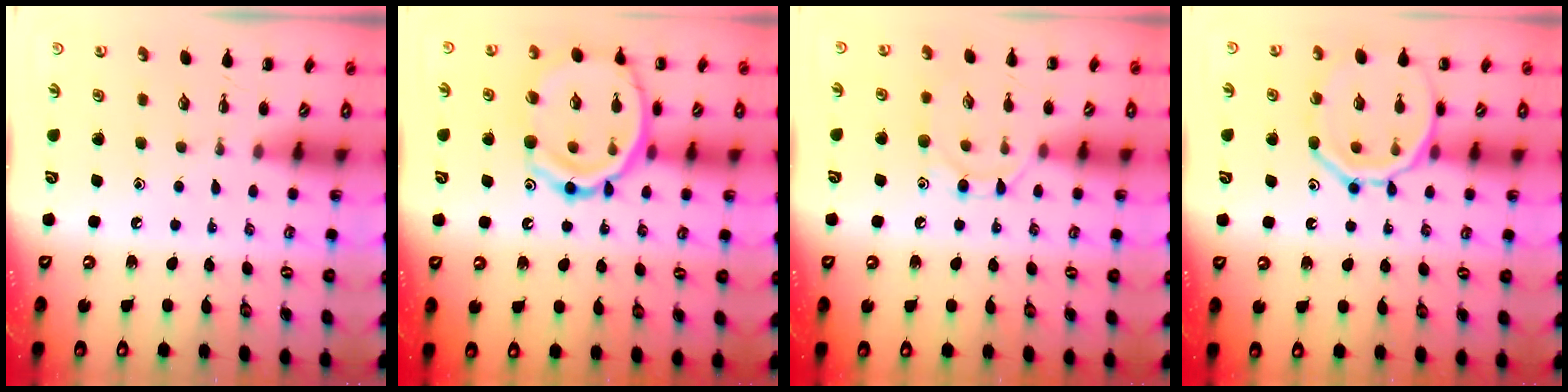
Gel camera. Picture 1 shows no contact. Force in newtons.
{"total": 19.7, "press": 19.5, "slide": 2.5}
{"total": 8.2, "press": 8.1, "slide": 1.2}
{"total": 15.7, "press": 15.7, "slide": 1.3}